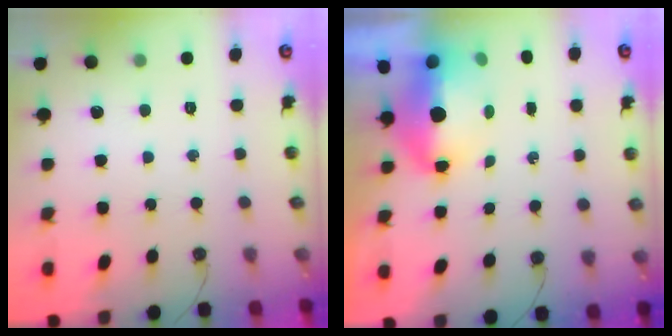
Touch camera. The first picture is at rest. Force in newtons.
{"total": 14.7, "press": 9.3, "slide": 11.4}